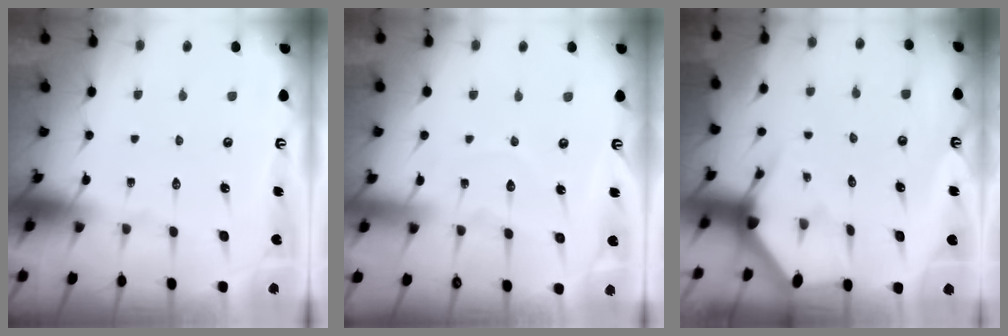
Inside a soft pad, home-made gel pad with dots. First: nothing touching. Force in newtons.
{"total": 5.3, "press": 5.3, "slide": 0.4}
{"total": 2.6, "press": 2.6, "slide": 0.2}